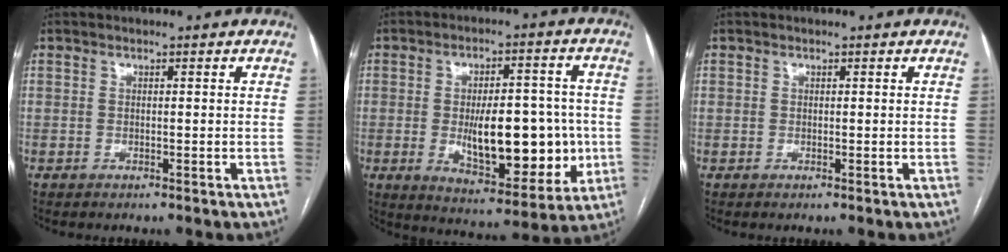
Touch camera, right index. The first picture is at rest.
{"total": 15.6, "force": [-1.9, 6.4, 14.2], "torque": [-0.208, 0.007, -0.017]}
{"total": 0.6, "force": [0.1, 0.6, -0.1], "torque": [0.008, 0.004, -0.002]}